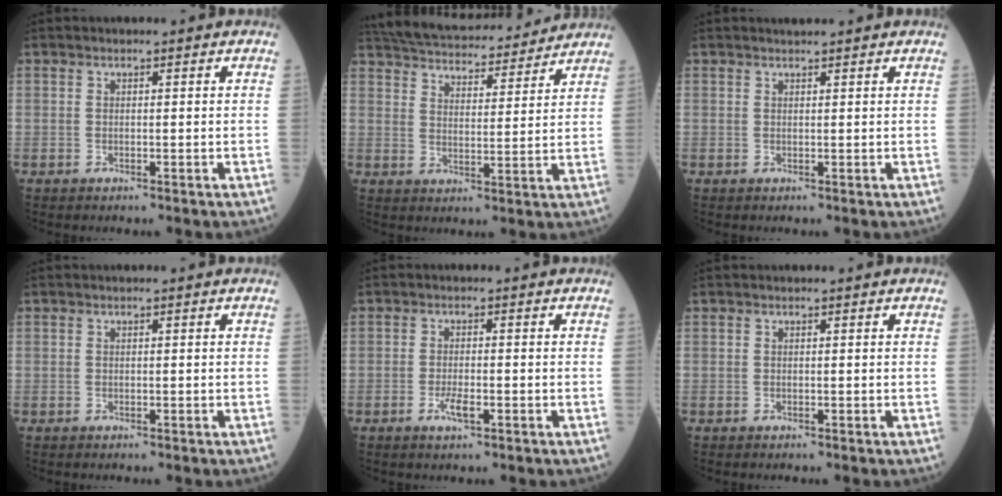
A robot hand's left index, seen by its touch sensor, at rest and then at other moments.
{"total": 20.2, "force": [18.6, 4.1, 6.6], "torque": [-0.119, 0.032, 0.269]}
{"total": 1.1, "force": [1.1, -0.1, 0.3], "torque": [-0.008, 0.006, 0.021]}
{"total": 0.0}
{"total": 2.6, "force": [-1.2, 0.6, 2.2], "torque": [-0.049, -0.002, -0.021]}
{"total": 0.0}